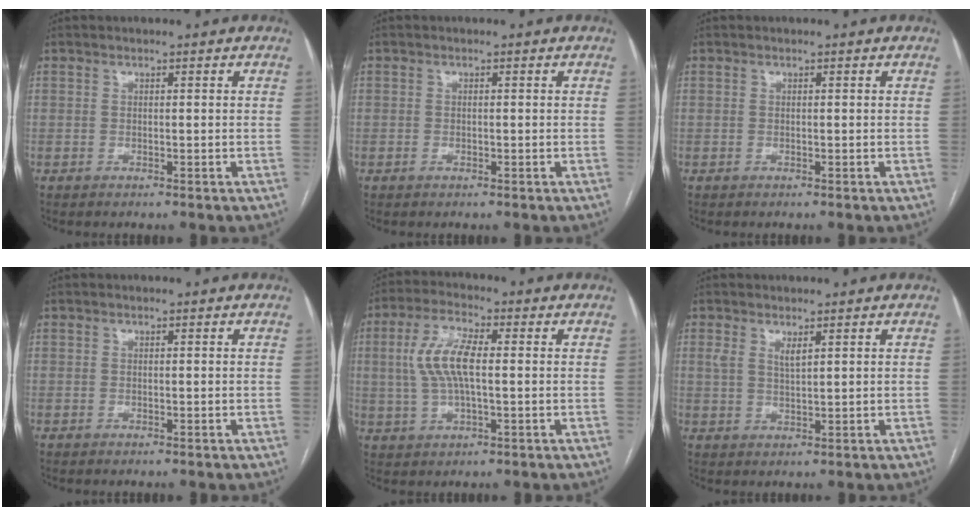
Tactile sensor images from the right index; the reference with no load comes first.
{"total": 0.6, "force": [-0.3, 0.4, 0.4], "torque": [-0.008, 0.001, -0.004]}
{"total": 0.0}
{"total": 0.0}
{"total": 8.3, "force": [0.8, 2.5, 7.9], "torque": [-0.173, 0.013, 0.016]}
{"total": 2.4, "force": [1.4, 0.5, 1.9], "torque": [-0.042, 0.001, 0.031]}